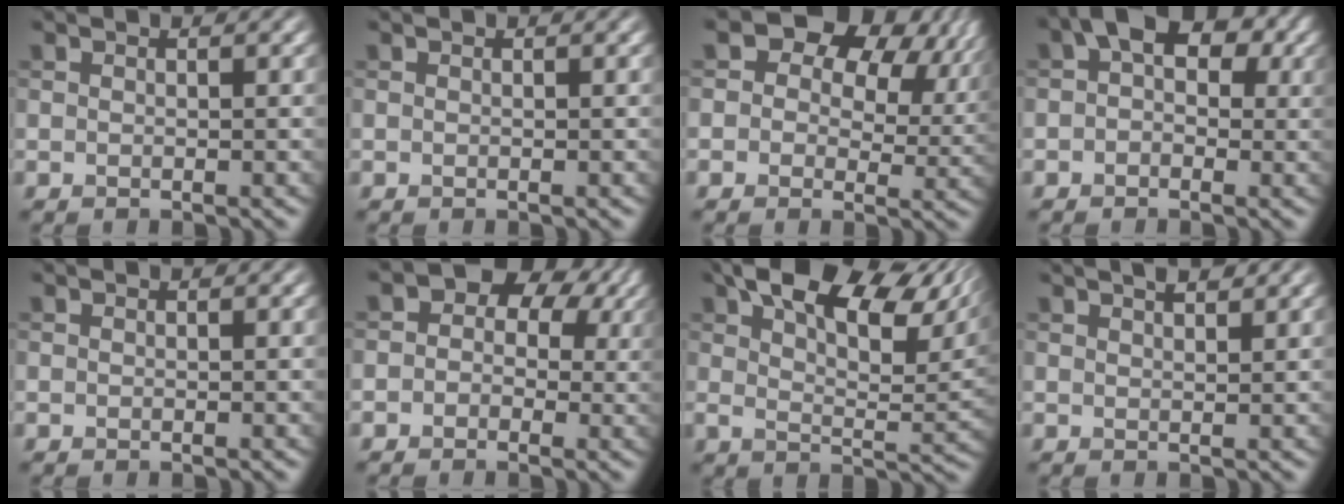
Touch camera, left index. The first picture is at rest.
{"total": 0.0}
{"total": 12.0, "force": [4.6, 8.1, 7.6], "torque": [-0.106, 0.020, 0.066]}
{"total": 5.7, "force": [1.8, 3.6, 4.0], "torque": [-0.045, 0.020, 0.007]}
{"total": 0.0}
{"total": 7.3, "force": [1.9, 5.5, 4.3], "torque": [-0.023, 0.027, -0.015]}
{"total": 14.0, "force": [7.8, 6.0, 9.9], "torque": [-0.137, 0.021, 0.125]}
{"total": 2.3, "force": [1.7, 0.6, 1.4], "torque": [-0.007, 0.002, 0.018]}